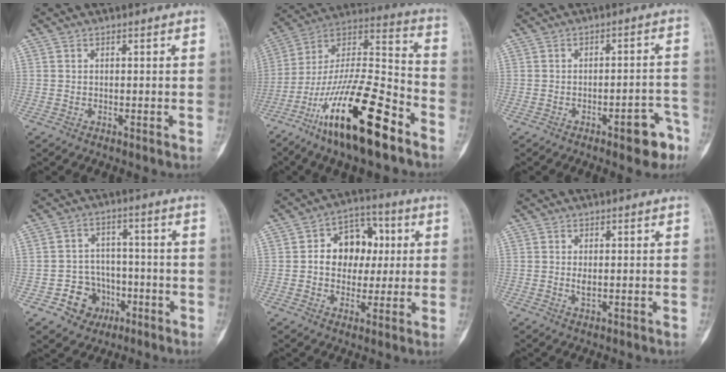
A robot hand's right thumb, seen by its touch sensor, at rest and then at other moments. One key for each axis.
{"total": 24.6, "fx": -14.0, "fy": 6.4, "fz": 19.2, "tx": -0.370, "ty": 0.067, "tz": -0.247}
{"total": 6.8, "fx": -4.0, "fy": 2.5, "fz": 4.9, "tx": -0.043, "ty": 0.037, "tz": -0.045}
{"total": 8.1, "fx": -3.4, "fy": 7.0, "fz": 2.2, "tx": 0.006, "ty": 0.032, "tz": -0.047}
{"total": 11.7, "fx": 1.4, "fy": 8.9, "fz": 7.5, "tx": -0.060, "ty": 0.017, "tz": 0.017}
{"total": 1.4, "fx": 0.1, "fy": 0.7, "fz": 1.3, "tx": -0.021, "ty": -0.004, "tz": 0.003}